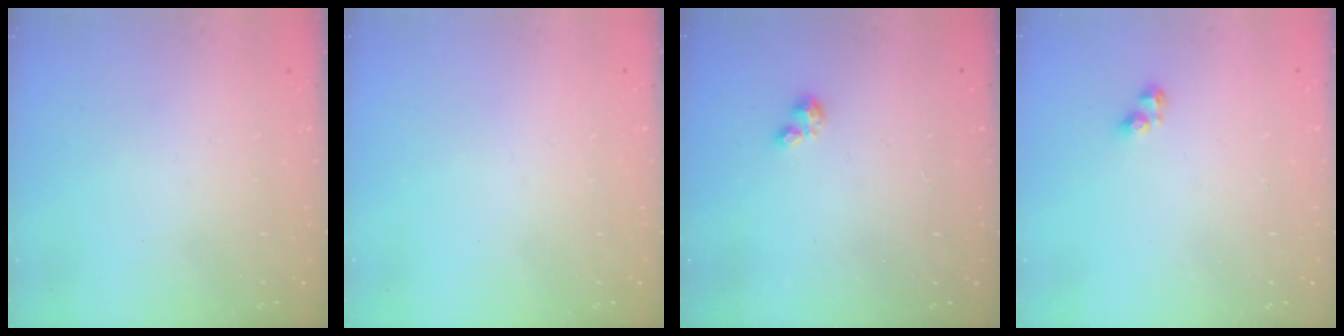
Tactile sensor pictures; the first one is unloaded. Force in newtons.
{"total": 0.0}
{"total": 0.7, "press": 0.6, "slide": 0.2}
{"total": 2.8, "press": 2.8, "slide": 0.3}